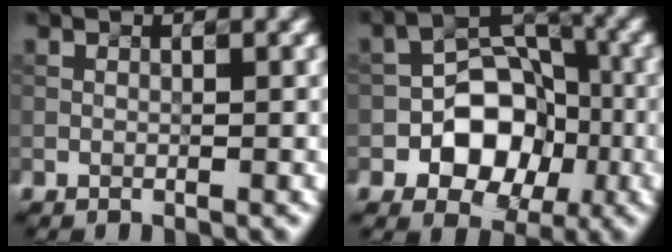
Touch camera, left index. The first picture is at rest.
{"total": 6.1, "force": [-2.3, 4.6, 3.4], "torque": [-0.034, 0.004, -0.031]}